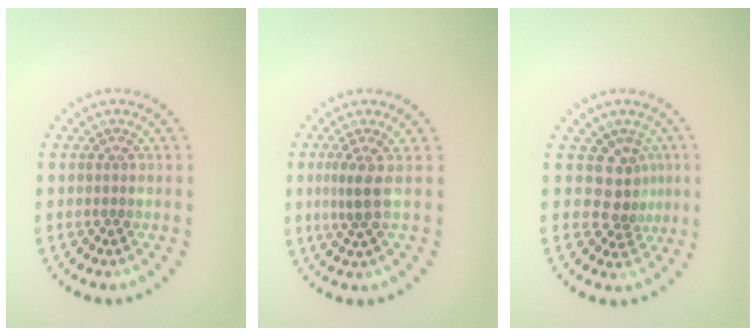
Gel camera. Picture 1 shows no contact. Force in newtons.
{"total": 2.3, "press": 1.6, "slide": 1.6}
{"total": 3.0, "press": 2.0, "slide": 2.2}